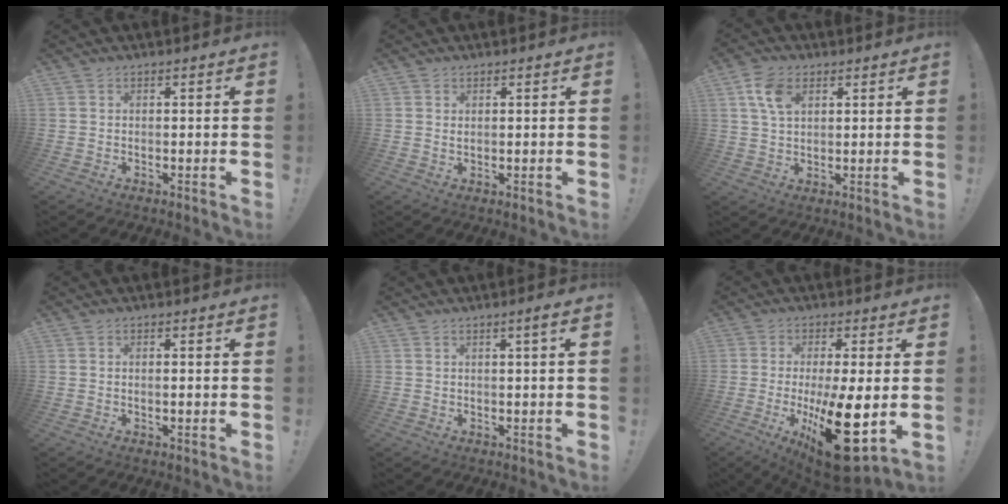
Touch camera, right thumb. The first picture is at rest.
{"total": 0.9, "force": [0.7, 0.4, 0.2], "torque": [-0.004, 0.000, 0.014]}
{"total": 8.3, "force": [3.5, 5.3, 5.4], "torque": [-0.093, -0.005, 0.065]}
{"total": 0.9, "force": [-0.3, -0.1, 0.8], "torque": [-0.014, -0.001, -0.006]}
{"total": 2.4, "force": [0.5, -0.2, 2.3], "torque": [-0.035, -0.003, 0.003]}
{"total": 19.9, "force": [-4.7, 5.8, 18.4], "torque": [-0.288, 0.005, -0.060]}